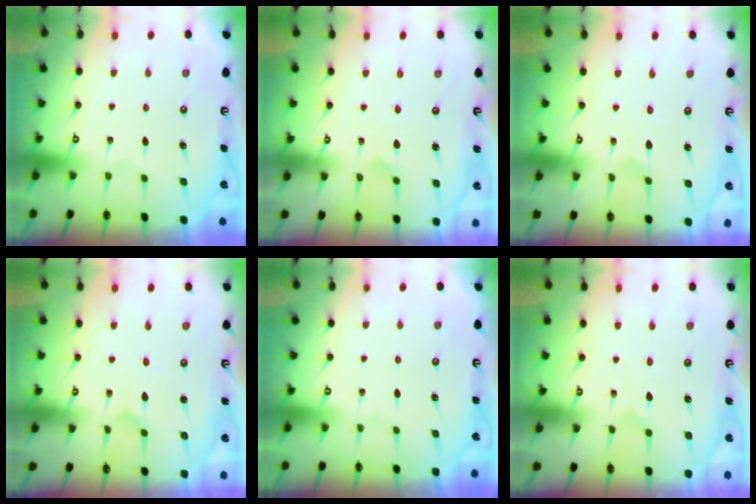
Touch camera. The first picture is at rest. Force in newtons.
{"total": 1.9, "press": 1.9, "slide": 0.1}
{"total": 0.0}
{"total": 0.0}
{"total": 0.0}
{"total": 1.9, "press": 1.9, "slide": 0.5}